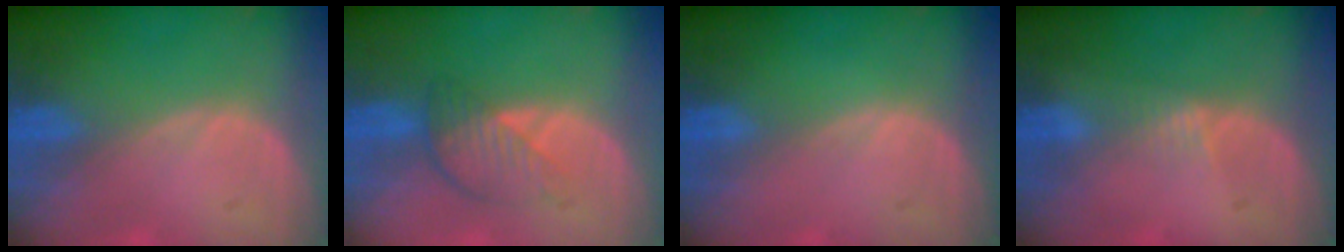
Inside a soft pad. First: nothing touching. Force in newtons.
{"total": 4.6, "press": 4.2, "slide": 2.0}
{"total": 0.0}
{"total": 1.4, "press": 1.1, "slide": 0.8}